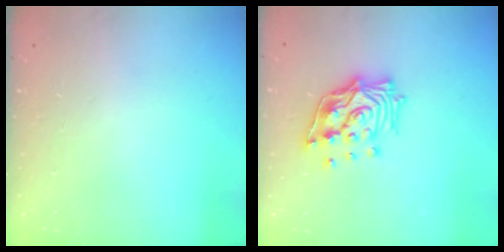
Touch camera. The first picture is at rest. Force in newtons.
{"total": 15.8, "press": 15.7, "slide": 1.6}